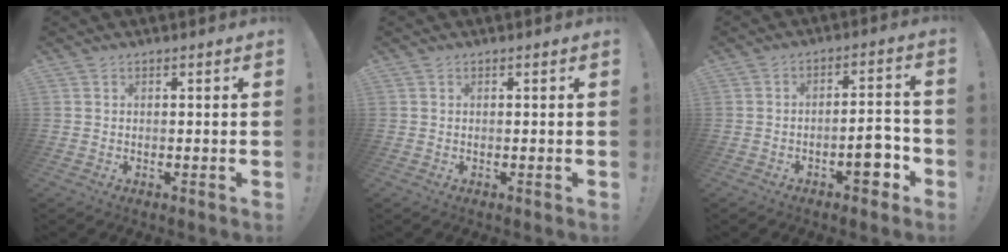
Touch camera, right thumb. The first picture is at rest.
{"total": 0.0}
{"total": 8.7, "force": [-4.1, 3.4, 6.9], "torque": [-0.075, 0.017, -0.070]}